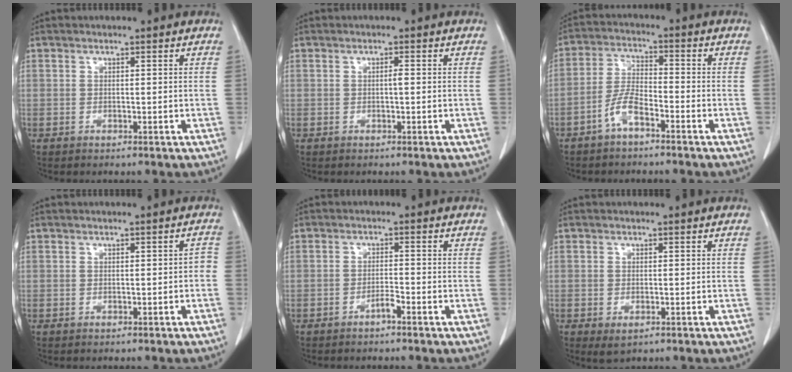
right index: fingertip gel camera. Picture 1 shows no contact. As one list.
[{"total": 0.7, "force": [-0.1, 0.0, 0.7], "torque": [-0.013, 0.001, -0.001]}, {"total": 5.2, "force": [-3.3, 1.3, 3.8], "torque": [-0.085, 0.008, -0.065]}, {"total": 1.1, "force": [-0.4, 0.5, 0.9], "torque": [-0.003, 0.004, -0.006]}, {"total": 1.6, "force": [-1.3, 0.0, 1.0], "torque": [-0.017, 0.002, -0.023]}, {"total": 2.1, "force": [-1.0, 1.0, 1.6], "torque": [-0.026, -0.004, -0.005]}]